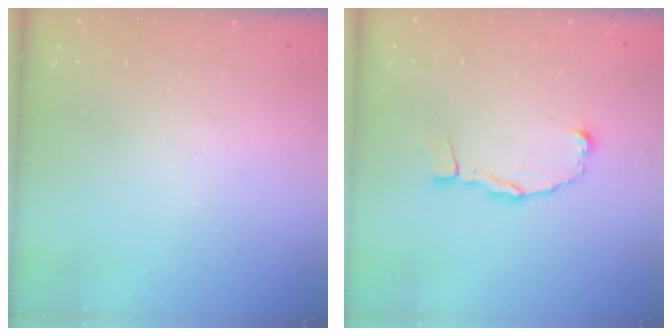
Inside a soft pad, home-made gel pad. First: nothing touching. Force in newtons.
{"total": 4.5, "press": 4.4, "slide": 0.6}